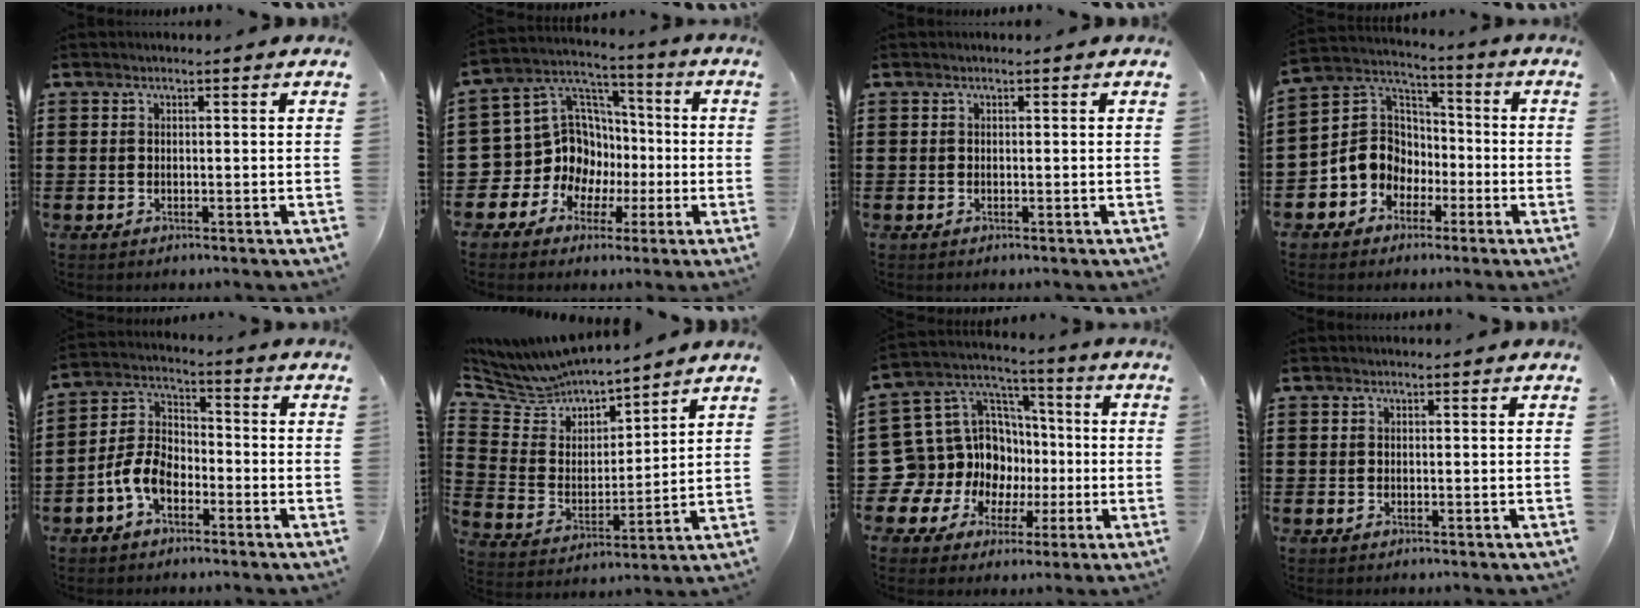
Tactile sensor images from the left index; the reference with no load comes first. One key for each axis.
{"total": 11.7, "fx": -0.9, "fy": 10.9, "fz": 4.1, "tx": -0.143, "ty": -0.012, "tz": -0.009}
{"total": 0.0}
{"total": 8.0, "fx": -2.4, "fy": 7.3, "fz": 2.2, "tx": -0.087, "ty": 0.006, "tz": -0.051}
{"total": 6.6, "fx": -3.6, "fy": 3.8, "fz": 4.0, "tx": -0.114, "ty": 0.005, "tz": -0.079}
{"total": 6.6, "fx": 6.4, "fy": 1.6, "fz": 0.4, "tx": -0.053, "ty": -0.051, "tz": 0.110}
{"total": 14.8, "fx": -1.8, "fy": 13.9, "fz": 4.6, "tx": -0.146, "ty": -0.019, "tz": -0.001}
{"total": 0.0}